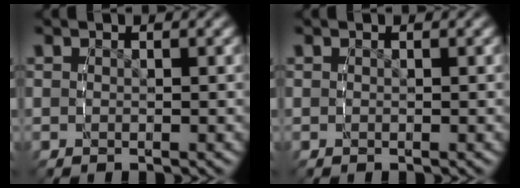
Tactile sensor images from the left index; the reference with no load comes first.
{"total": 0.0}